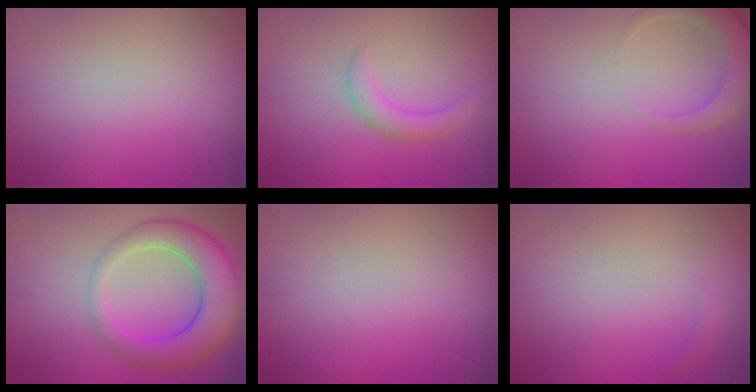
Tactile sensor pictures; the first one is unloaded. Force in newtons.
{"total": 1.9, "press": 1.8, "slide": 0.3}
{"total": 3.2, "press": 3.2, "slide": 0.4}
{"total": 6.6, "press": 6.6, "slide": 0.3}
{"total": 0.0}
{"total": 0.6, "press": 0.5, "slide": 0.1}